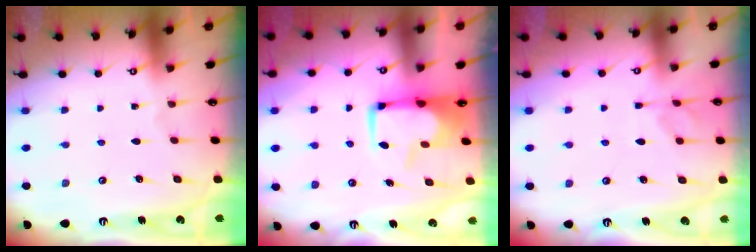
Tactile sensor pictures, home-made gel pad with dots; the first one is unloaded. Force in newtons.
{"total": 0.8, "press": 0.0, "slide": 0.8}
{"total": 2.4, "press": 2.1, "slide": 1.2}